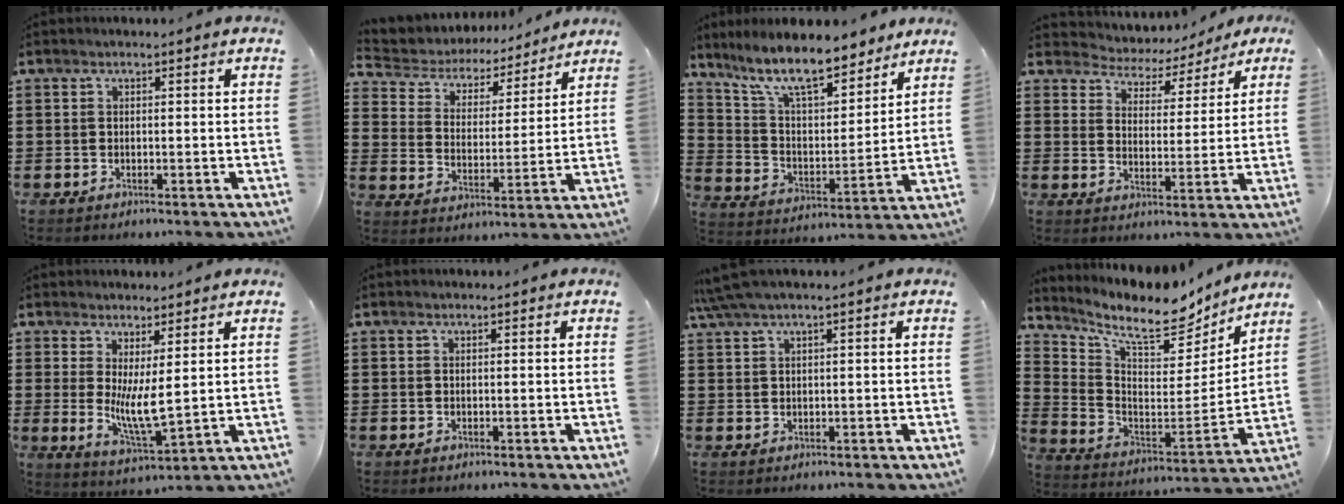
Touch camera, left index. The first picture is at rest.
{"total": 4.6, "force": [4.5, 1.2, 0.5], "torque": [-0.039, -0.035, 0.070]}
{"total": 10.9, "force": [9.1, 2.1, 5.6], "torque": [-0.142, -0.043, 0.160]}
{"total": 4.2, "force": [4.1, 1.1, 0.0], "torque": [-0.029, -0.029, 0.066]}
{"total": 6.9, "force": [1.6, 1.8, 6.4], "torque": [-0.127, -0.022, 0.028]}
{"total": 0.0}
{"total": 2.4, "force": [1.1, 0.1, 2.1], "torque": [-0.049, -0.002, 0.018]}
{"total": 9.7, "force": [8.2, 2.7, 4.4], "torque": [-0.111, -0.063, 0.136]}